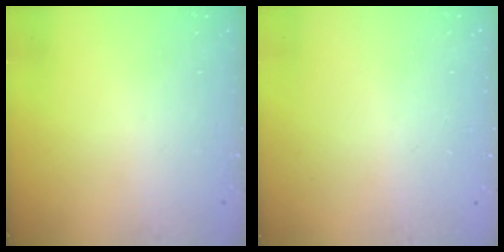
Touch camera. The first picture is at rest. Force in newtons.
{"total": 2.2, "press": 2.2, "slide": 0.1}